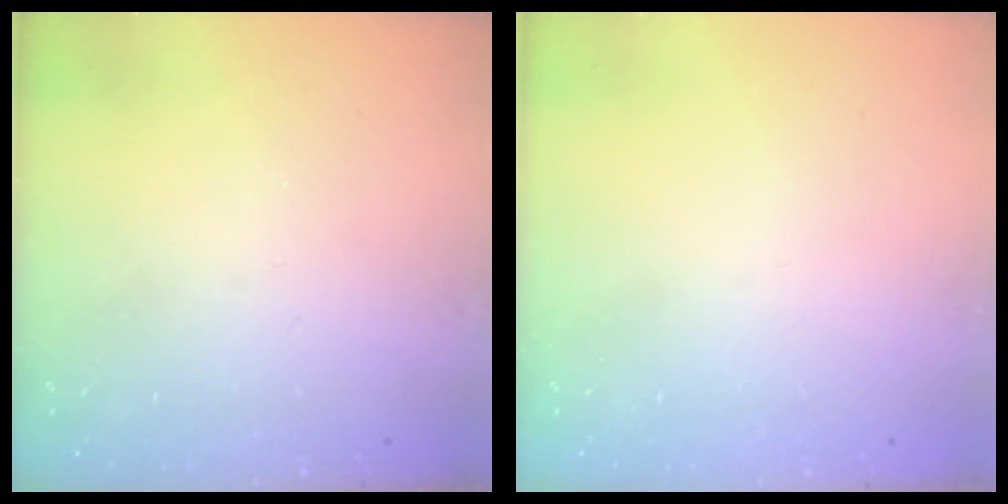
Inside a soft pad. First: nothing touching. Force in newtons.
{"total": 1.7, "press": 1.6, "slide": 0.1}